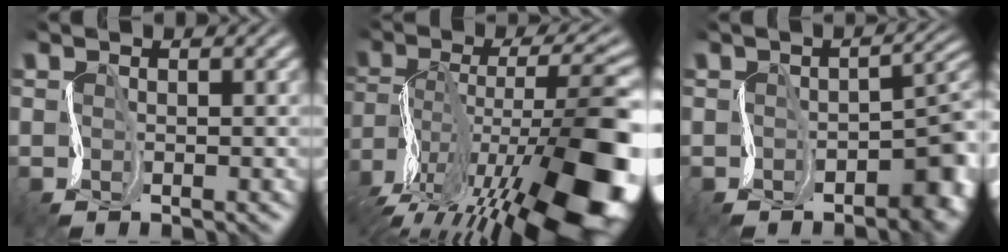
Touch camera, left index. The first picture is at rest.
{"total": 16.8, "force": [-5.4, 7.0, 14.2], "torque": [-0.234, 0.030, -0.090]}
{"total": 6.7, "force": [-3.0, 3.0, 5.2], "torque": [-0.054, -0.001, -0.044]}